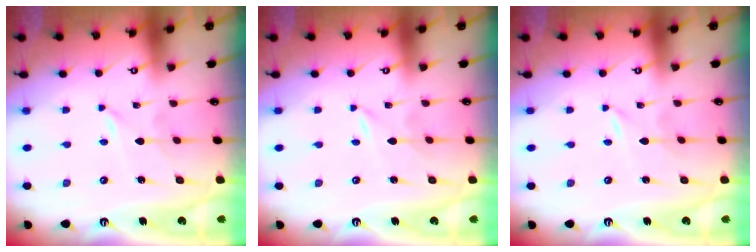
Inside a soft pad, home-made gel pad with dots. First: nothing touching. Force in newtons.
{"total": 0.0}
{"total": 0.0}